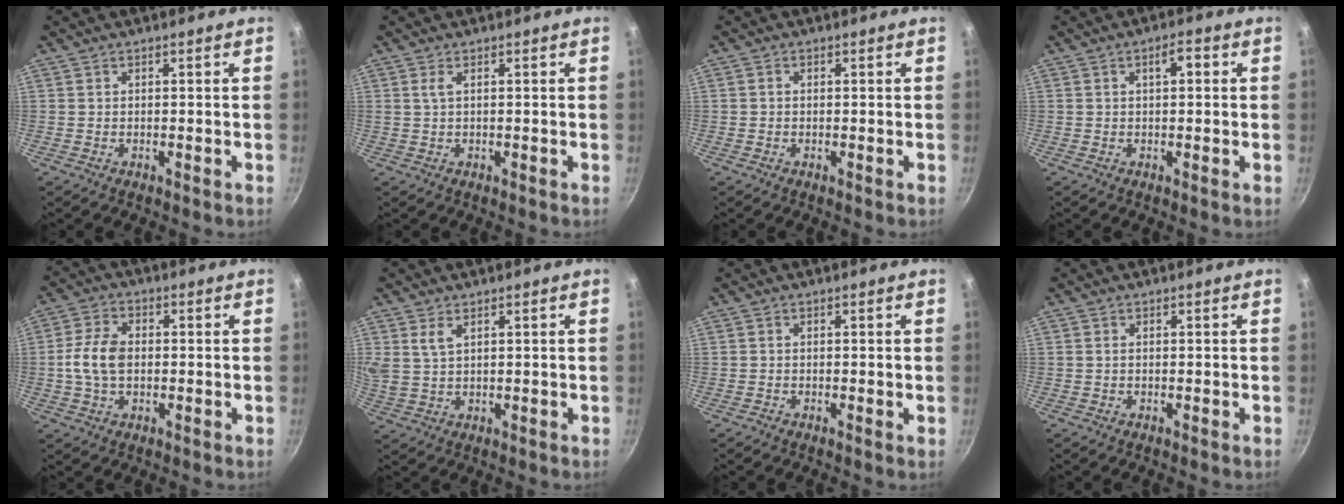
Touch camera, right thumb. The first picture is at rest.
{"total": 1.2, "force": [0.4, 0.3, 1.1], "torque": [-0.023, 0.002, 0.008]}
{"total": 0.6, "force": [-0.1, 0.5, 0.3], "torque": [-0.004, 0.003, -0.002]}
{"total": 3.0, "force": [0.6, 1.2, 2.7], "torque": [-0.035, 0.003, 0.004]}
{"total": 7.8, "force": [-0.4, 5.1, 5.8], "torque": [-0.110, 0.018, -0.013]}
{"total": 4.0, "force": [1.9, 2.1, 2.8], "torque": [-0.051, -0.008, 0.043]}
{"total": 0.0}
{"total": 0.0}